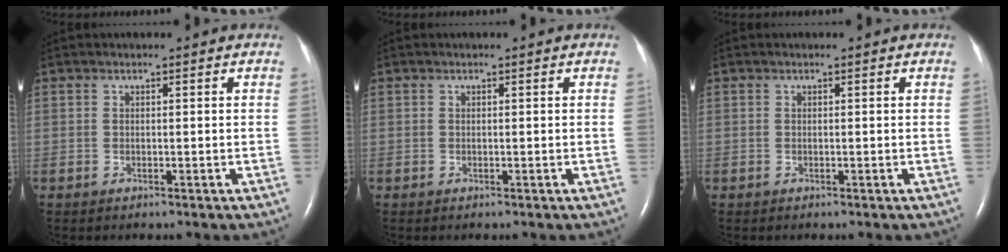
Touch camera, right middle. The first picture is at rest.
{"total": 0.0}
{"total": 0.0}